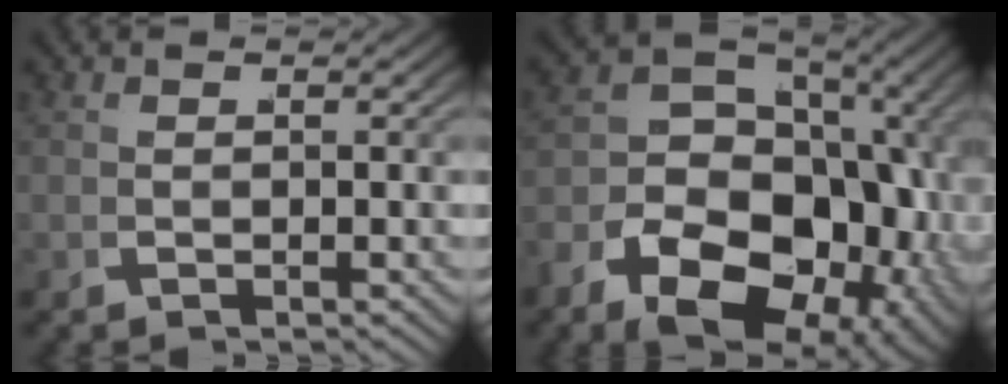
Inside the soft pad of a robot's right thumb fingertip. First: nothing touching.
{"total": 18.8, "force": [-3.6, 12.9, 13.2], "torque": [-0.202, -0.046, -0.049]}